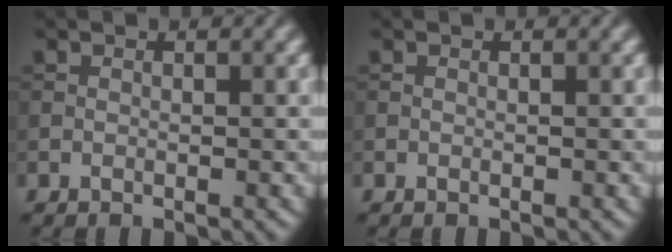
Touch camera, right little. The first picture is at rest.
{"total": 0.0}